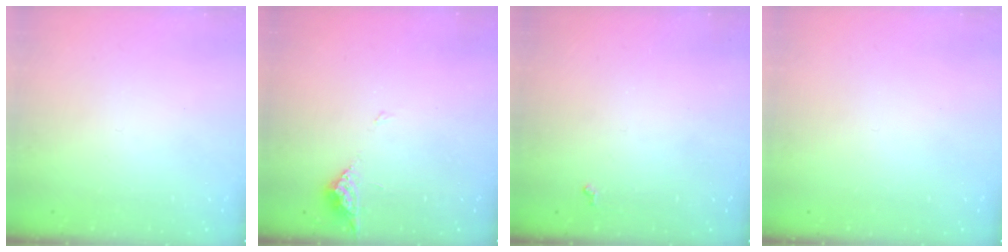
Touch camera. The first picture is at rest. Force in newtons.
{"total": 5.0, "press": 5.0, "slide": 0.6}
{"total": 3.0, "press": 3.0, "slide": 0.5}
{"total": 0.0}